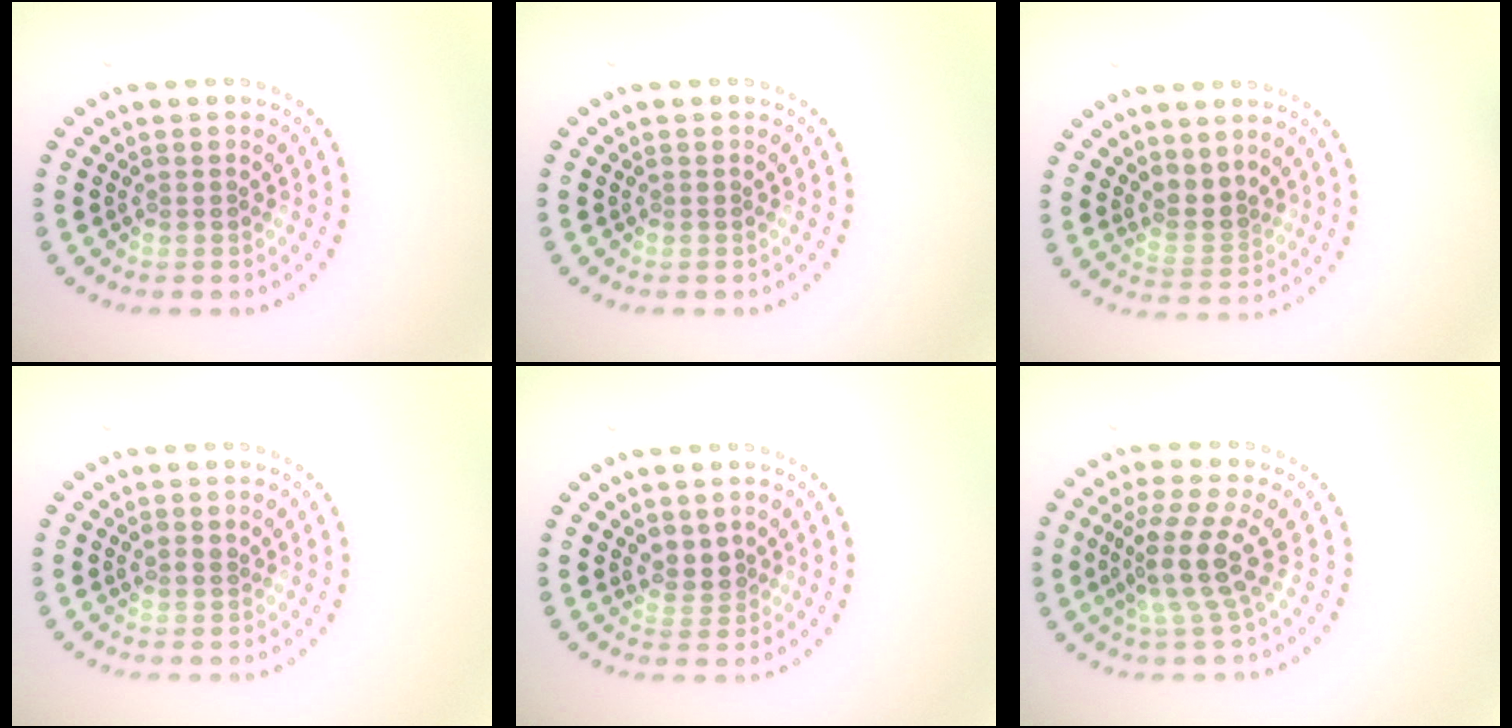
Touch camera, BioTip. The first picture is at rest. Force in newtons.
{"total": 0.0}
{"total": 2.1, "press": 1.6, "slide": 1.3}
{"total": 0.7, "press": 0.4, "slide": 0.5}
{"total": 2.0, "press": 1.7, "slide": 1.1}
{"total": 4.4, "press": 3.2, "slide": 3.0}